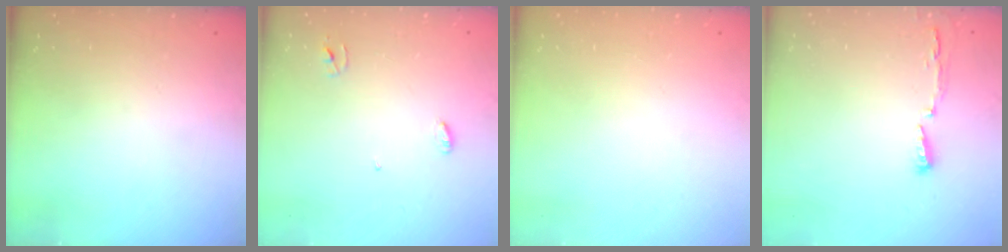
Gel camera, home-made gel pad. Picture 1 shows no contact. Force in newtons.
{"total": 3.2, "press": 3.2, "slide": 0.3}
{"total": 0.0}
{"total": 4.1, "press": 4.0, "slide": 1.1}